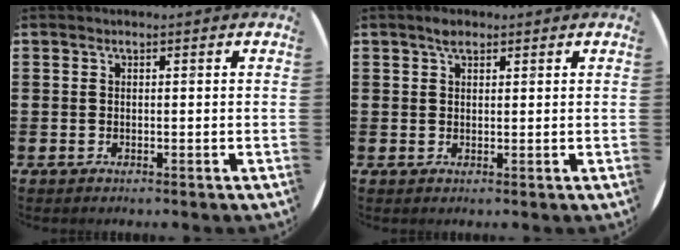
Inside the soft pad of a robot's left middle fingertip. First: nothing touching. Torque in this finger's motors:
{"motor_torque": [0.39, -0.26, 0.00, 0.03]}